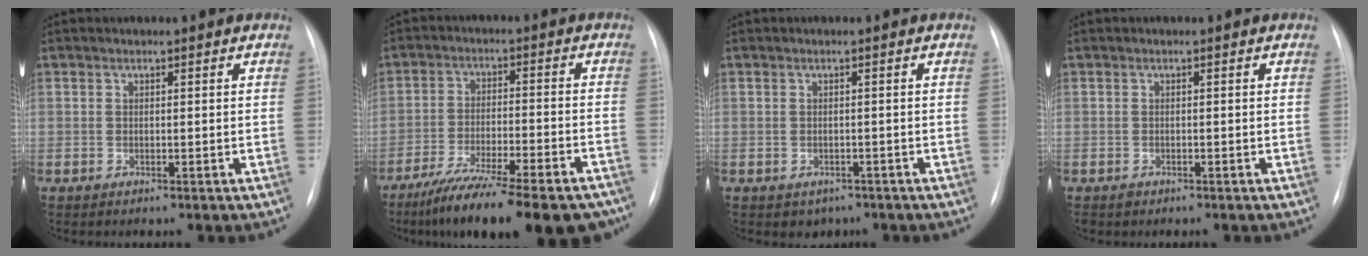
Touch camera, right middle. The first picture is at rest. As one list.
[{"total": 21.9, "force": [-17.8, 3.6, 12.2], "torque": [-0.143, -0.016, -0.261]}, {"total": 2.6, "force": [-1.6, 1.9, 0.6], "torque": [-0.007, 0.005, -0.013]}, {"total": 0.8, "force": [-0.5, 0.5, 0.0], "torque": [-0.003, 0.001, -0.009]}]